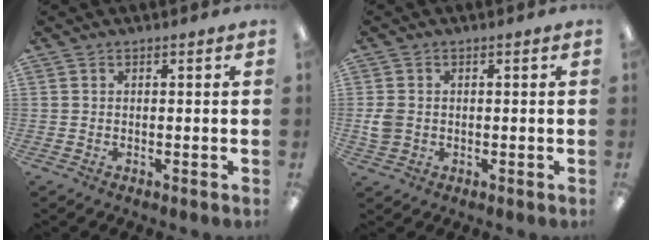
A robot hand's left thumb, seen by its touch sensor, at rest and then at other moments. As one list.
[{"total": 3.5, "force": [-0.1, 3.0, 2.0], "torque": [-0.041, 0.005, -0.002]}]